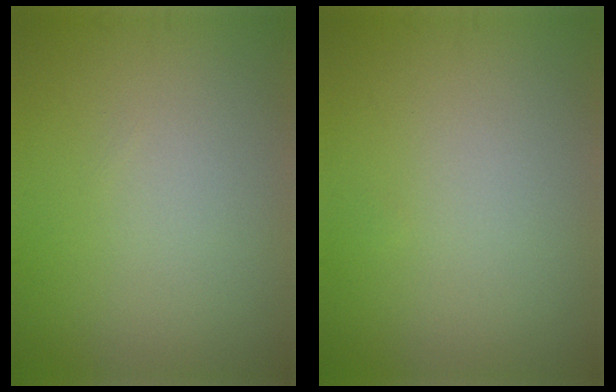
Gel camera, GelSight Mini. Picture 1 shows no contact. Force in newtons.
{"total": 0.0}